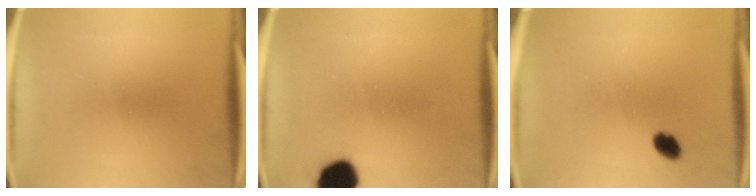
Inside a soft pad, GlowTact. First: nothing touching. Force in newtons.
{"total": 10.4}
{"total": 2.8}